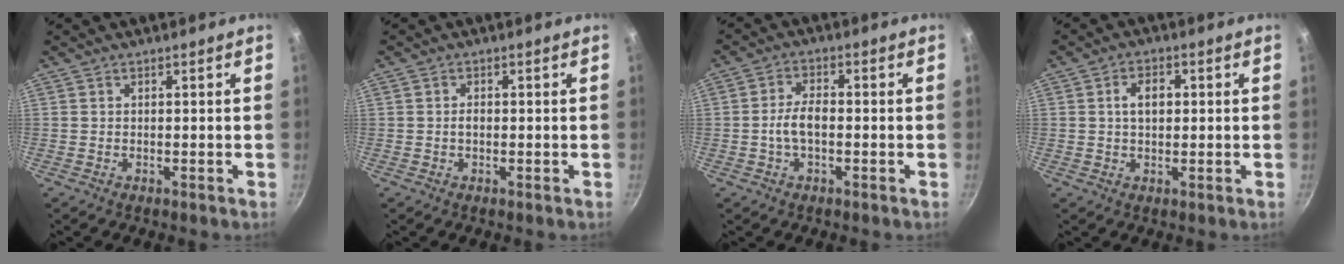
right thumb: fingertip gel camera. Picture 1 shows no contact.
{"total": 1.2, "force": [-0.1, 0.8, 0.9], "torque": [-0.015, 0.004, -0.003]}
{"total": 5.0, "force": [-0.9, 2.6, 4.2], "torque": [-0.076, 0.021, -0.021]}
{"total": 4.4, "force": [0.6, 2.9, 3.3], "torque": [-0.039, 0.010, 0.009]}